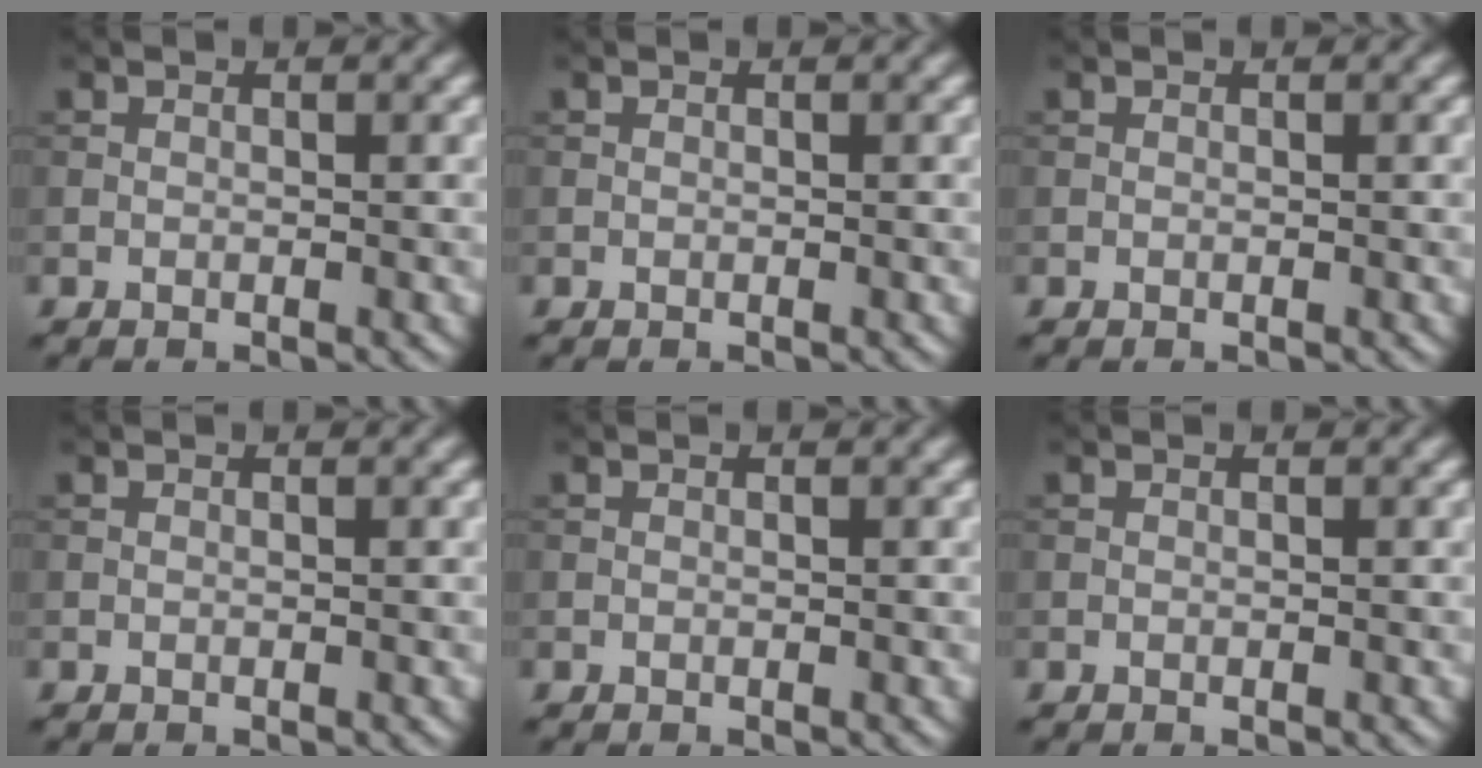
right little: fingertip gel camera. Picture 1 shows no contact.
{"total": 0.0}
{"total": 0.0}
{"total": 0.0}
{"total": 0.0}
{"total": 0.0}